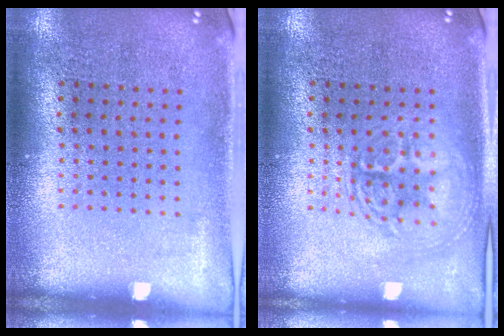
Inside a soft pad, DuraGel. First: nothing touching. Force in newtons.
{"total": 2.0, "press": 1.9, "slide": 0.3}